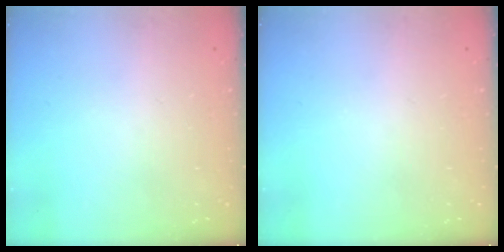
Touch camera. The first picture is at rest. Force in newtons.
{"total": 0.0}